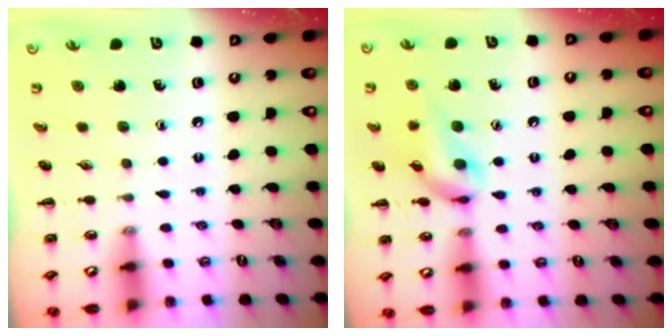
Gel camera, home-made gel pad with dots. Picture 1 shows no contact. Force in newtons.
{"total": 13.2, "press": 13.0, "slide": 2.1}